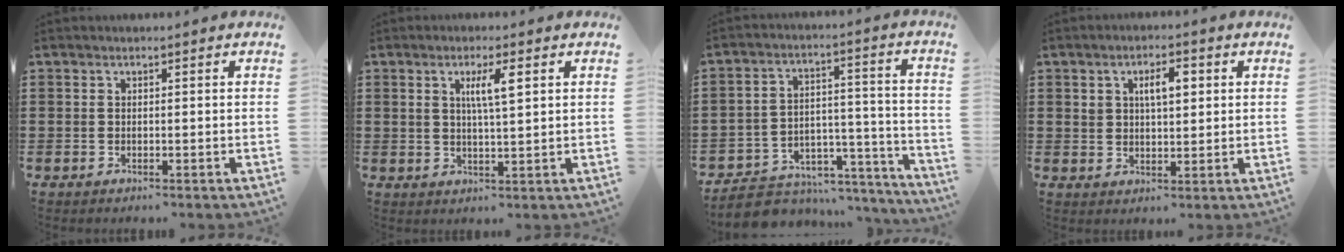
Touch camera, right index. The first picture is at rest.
{"total": 4.2, "force": [1.4, 0.7, 3.9], "torque": [-0.079, 0.007, 0.020]}
{"total": 4.9, "force": [-4.2, 2.4, 0.7], "torque": [-0.020, 0.008, -0.084]}
{"total": 4.3, "force": [1.4, 2.2, 3.4], "torque": [-0.056, 0.007, 0.018]}